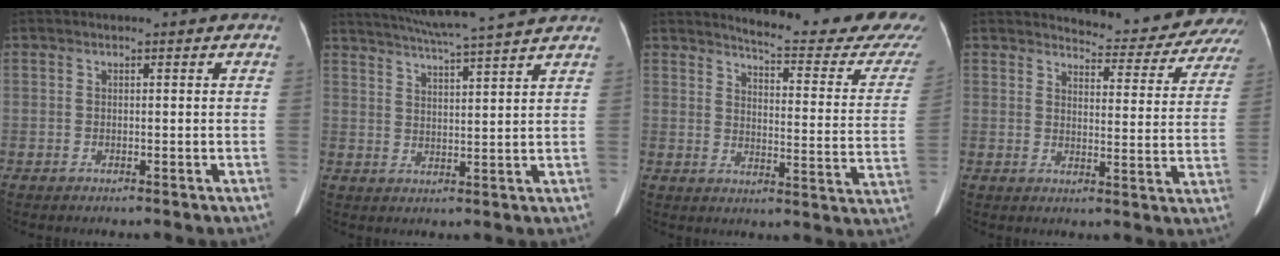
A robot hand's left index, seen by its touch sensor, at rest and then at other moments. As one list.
[{"total": 13.4, "force": [11.9, -1.0, 6.1], "torque": [-0.112, 0.012, 0.168]}, {"total": 20.0, "force": [18.9, 1.2, 6.3], "torque": [-0.078, -0.113, 0.208]}, {"total": 13.2, "force": [12.9, 1.7, 2.1], "torque": [-0.012, -0.053, 0.130]}]